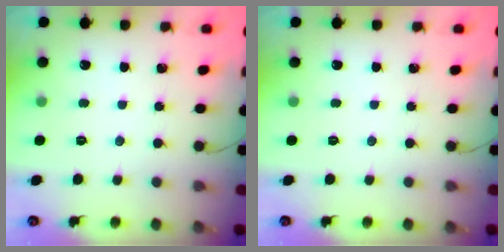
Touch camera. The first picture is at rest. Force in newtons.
{"total": 0.0}